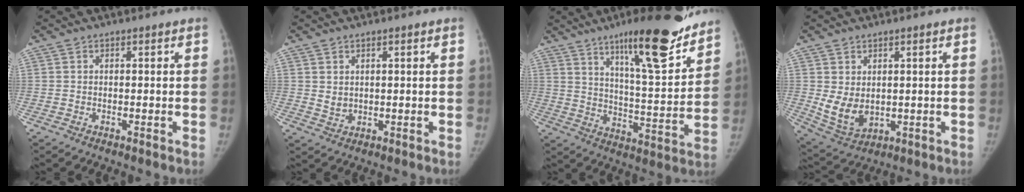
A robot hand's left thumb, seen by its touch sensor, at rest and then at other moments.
{"total": 2.4, "force": [1.1, 1.6, 1.5], "torque": [-0.020, -0.012, 0.026]}
{"total": 20.9, "force": [14.5, 4.1, 14.5], "torque": [-0.184, -0.082, 0.227]}
{"total": 7.2, "force": [0.8, 5.0, 5.2], "torque": [-0.081, -0.018, 0.036]}